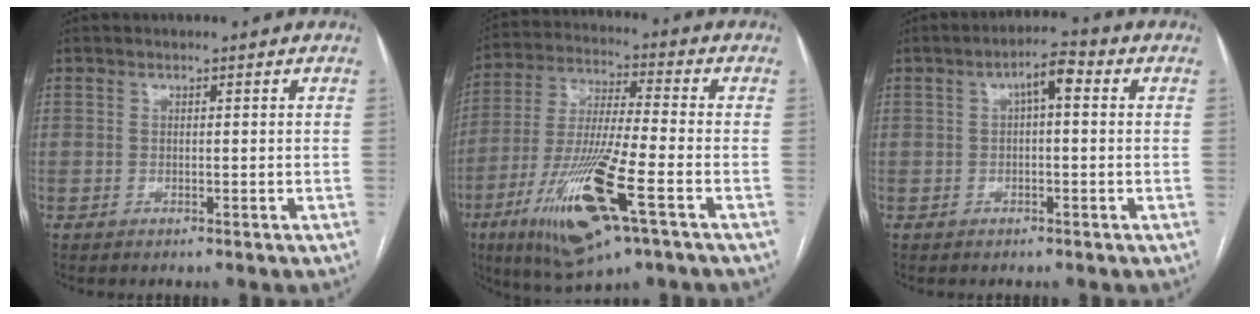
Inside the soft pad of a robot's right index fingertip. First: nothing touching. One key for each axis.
{"total": 18.0, "fx": -7.8, "fy": 2.2, "fz": 16.1, "tx": -0.337, "ty": -0.036, "tz": -0.138}
{"total": 4.2, "fx": 0.9, "fy": 1.2, "fz": 3.9, "tx": -0.066, "ty": 0.020, "tz": 0.012}